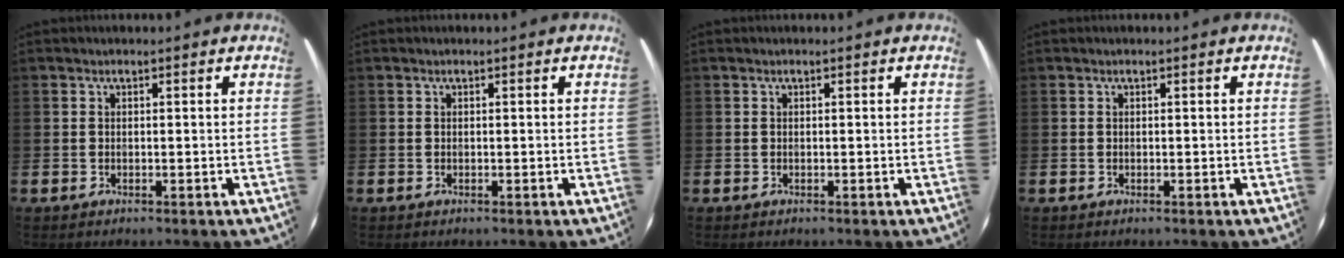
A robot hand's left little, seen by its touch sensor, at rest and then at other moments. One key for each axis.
{"total": 0.0}
{"total": 0.0}
{"total": 0.0}